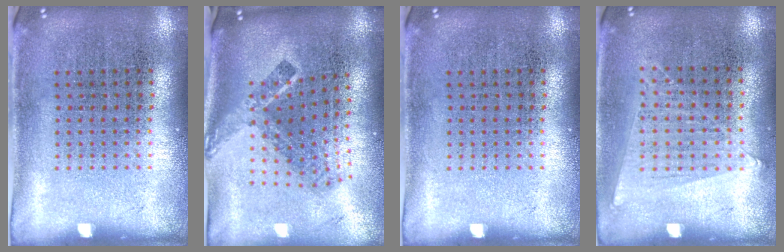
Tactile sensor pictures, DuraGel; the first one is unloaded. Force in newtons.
{"total": 2.3, "press": 1.5, "slide": 1.7}
{"total": 0.0}
{"total": 1.1, "press": 1.1, "slide": 0.4}